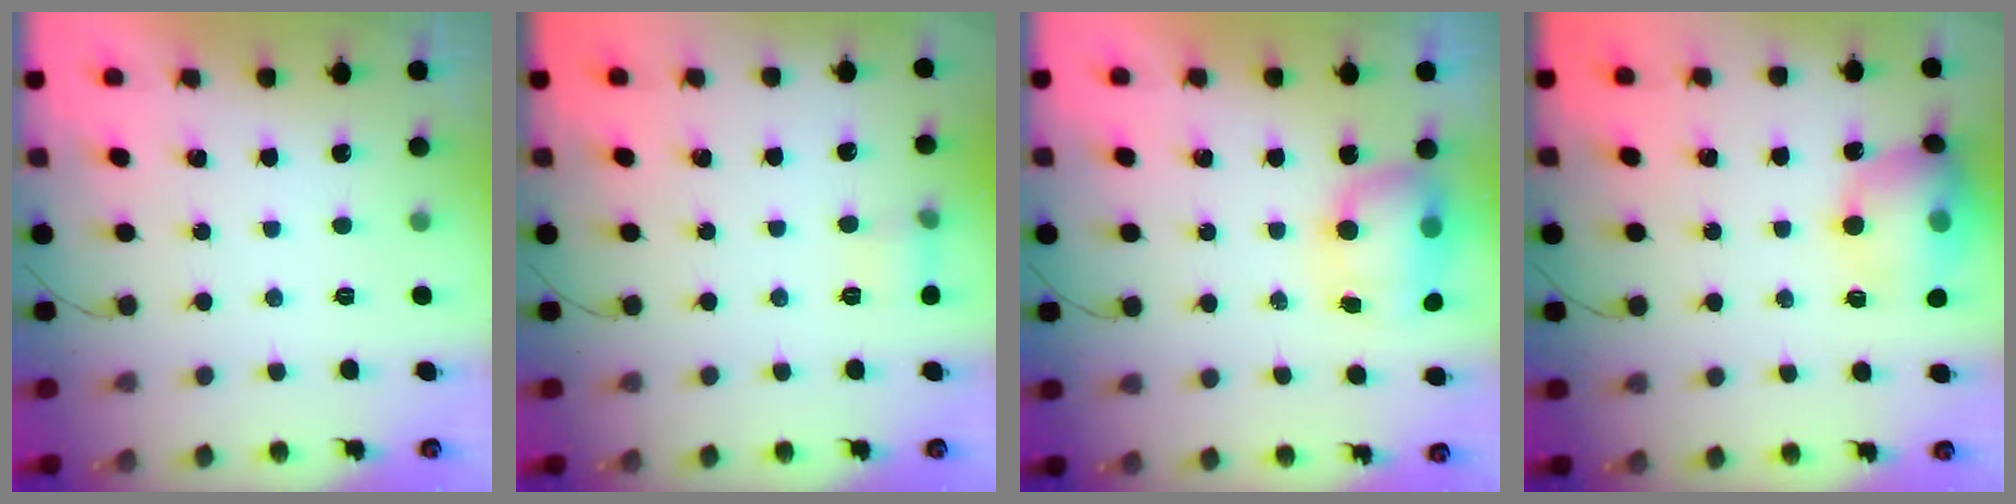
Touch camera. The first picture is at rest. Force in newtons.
{"total": 6.6, "press": 6.3, "slide": 2.0}
{"total": 11.8, "press": 9.4, "slide": 7.2}
{"total": 13.8, "press": 13.6, "slide": 1.8}